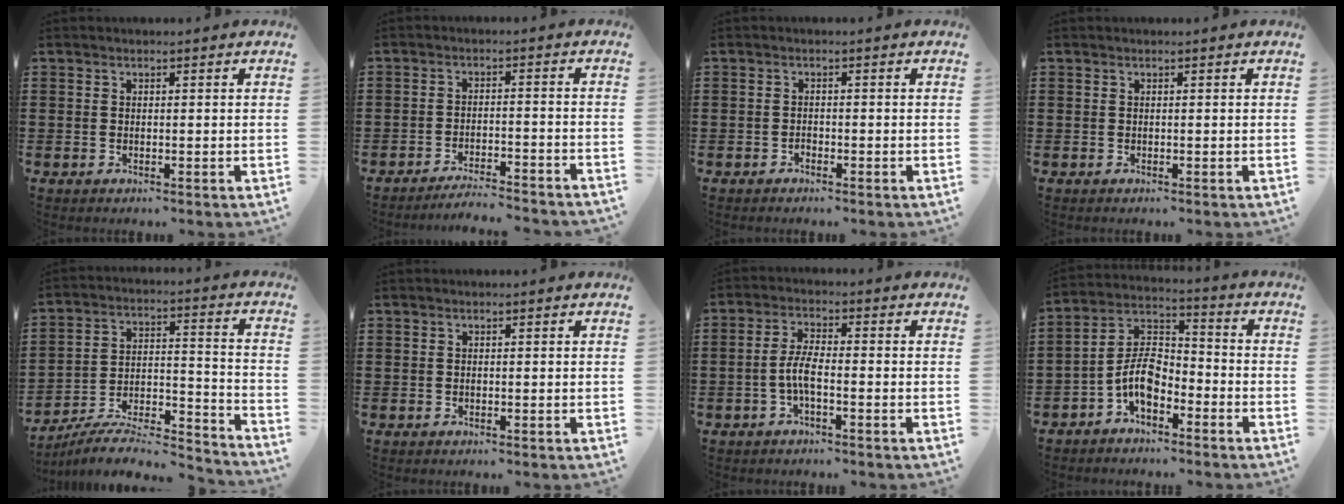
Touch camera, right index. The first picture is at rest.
{"total": 3.7, "force": [-3.6, -0.2, 0.8], "torque": [-0.018, -0.002, -0.073]}
{"total": 0.8, "force": [-0.7, 0.4, 0.2], "torque": [-0.006, 0.000, -0.014]}
{"total": 0.0}
{"total": 7.4, "force": [-6.6, 1.8, 2.8], "torque": [-0.048, 0.004, -0.130]}
{"total": 0.0}
{"total": 4.3, "force": [-1.4, 1.1, 3.9], "torque": [-0.091, -0.003, -0.032]}
{"total": 7.5, "force": [-3.8, 3.8, 5.2], "torque": [-0.126, 0.001, -0.081]}